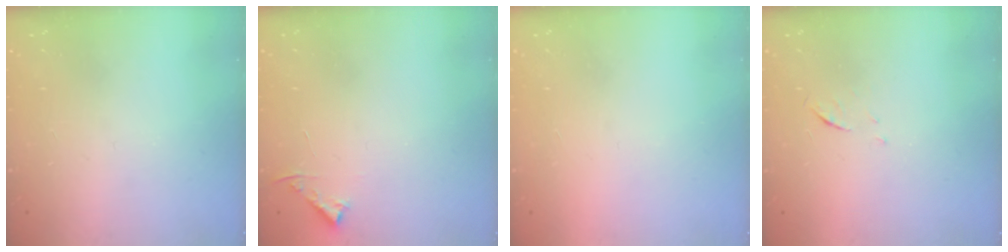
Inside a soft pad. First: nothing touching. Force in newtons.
{"total": 3.8, "press": 3.8, "slide": 0.6}
{"total": 1.5, "press": 1.5, "slide": 0.1}
{"total": 5.0, "press": 4.9, "slide": 0.4}